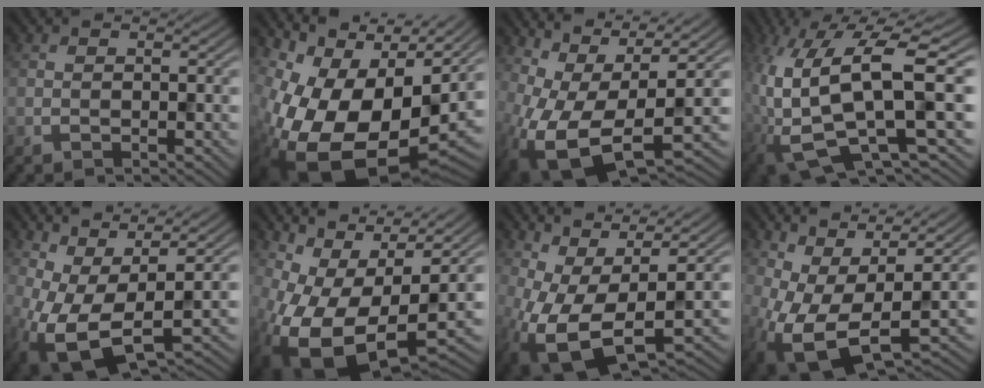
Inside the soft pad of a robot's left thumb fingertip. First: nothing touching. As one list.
[{"total": 17.5, "force": [-1.4, 10.4, 14.0], "torque": [-0.253, -0.036, -0.007]}, {"total": 13.4, "force": [0.1, 6.6, 11.7], "torque": [-0.240, -0.022, 0.019]}, {"total": 14.9, "force": [-2.4, 4.1, 14.2], "torque": [-0.300, 0.003, -0.032]}, {"total": 10.4, "force": [1.1, 5.0, 9.0], "torque": [-0.199, -0.007, 0.023]}, {"total": 15.2, "force": [0.1, 7.8, 13.0], "torque": [-0.260, -0.033, 0.024]}, {"total": 12.1, "force": [0.5, 5.9, 10.5], "torque": [-0.219, -0.013, 0.016]}, {"total": 10.8, "force": [1.0, 5.2, 9.4], "torque": [-0.201, -0.008, 0.021]}]